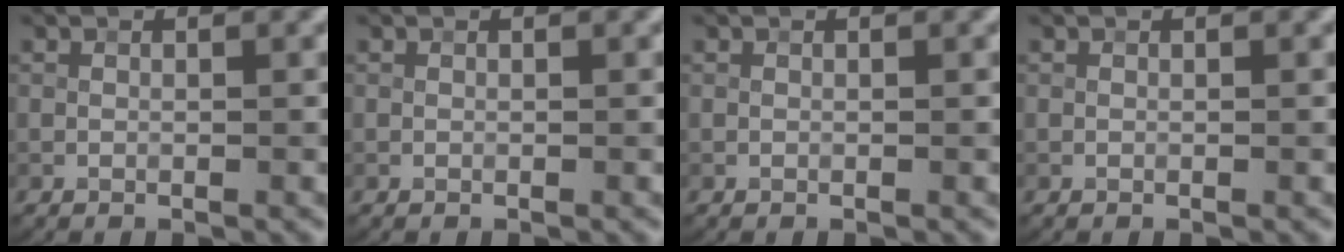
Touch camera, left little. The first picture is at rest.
{"total": 0.0}
{"total": 0.0}
{"total": 0.0}